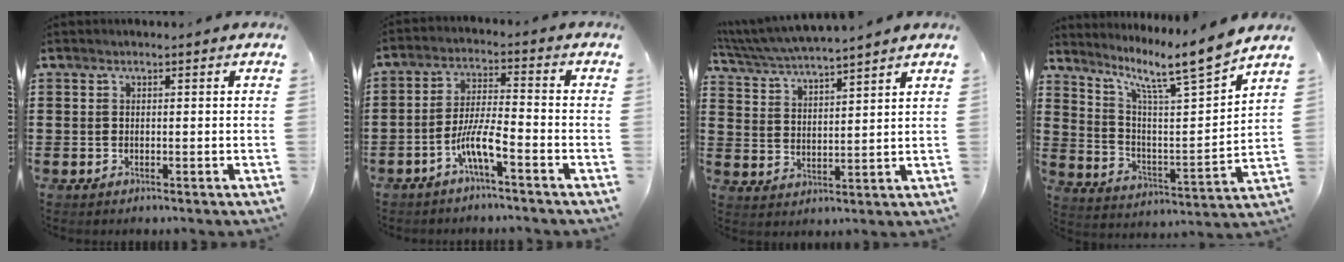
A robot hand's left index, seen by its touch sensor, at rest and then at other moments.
{"total": 6.8, "force": [-3.8, 0.8, 5.5], "torque": [-0.119, -0.006, -0.075]}
{"total": 4.7, "force": [4.6, -0.4, 1.1], "torque": [-0.042, -0.027, 0.077]}
{"total": 10.4, "force": [8.6, 0.6, 5.8], "torque": [-0.124, -0.064, 0.130]}